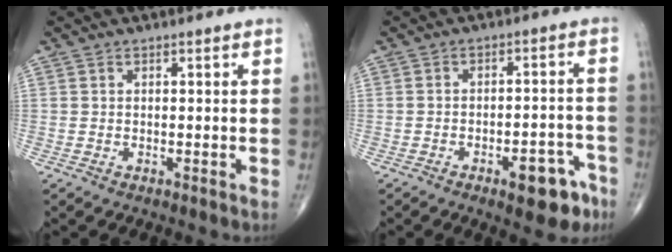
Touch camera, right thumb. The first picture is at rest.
{"total": 8.8, "force": [-5.1, 3.6, 6.3], "torque": [-0.061, 0.038, -0.062]}